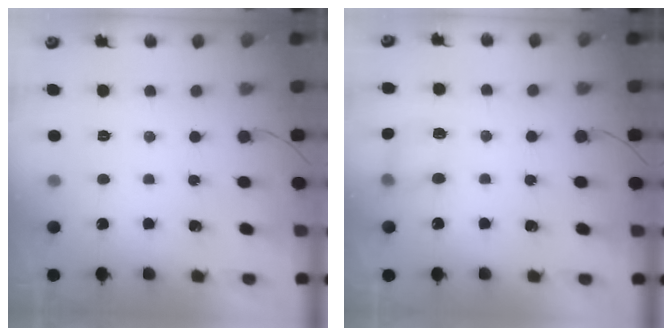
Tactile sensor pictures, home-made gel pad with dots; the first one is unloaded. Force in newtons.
{"total": 4.3, "press": 4.2, "slide": 0.6}